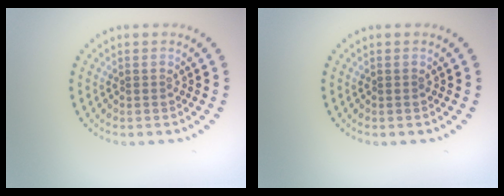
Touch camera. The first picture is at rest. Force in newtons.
{"total": 0.0}